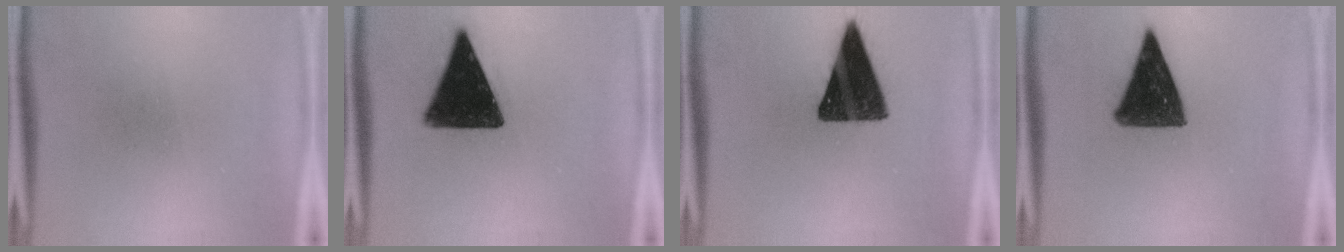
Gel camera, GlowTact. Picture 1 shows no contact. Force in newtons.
{"total": 15.9}
{"total": 14.7}
{"total": 12.9}